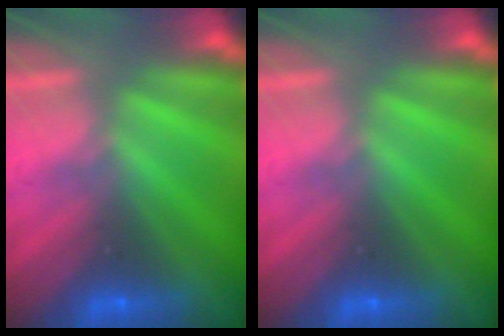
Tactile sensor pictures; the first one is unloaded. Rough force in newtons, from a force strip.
{"total": 0.0}